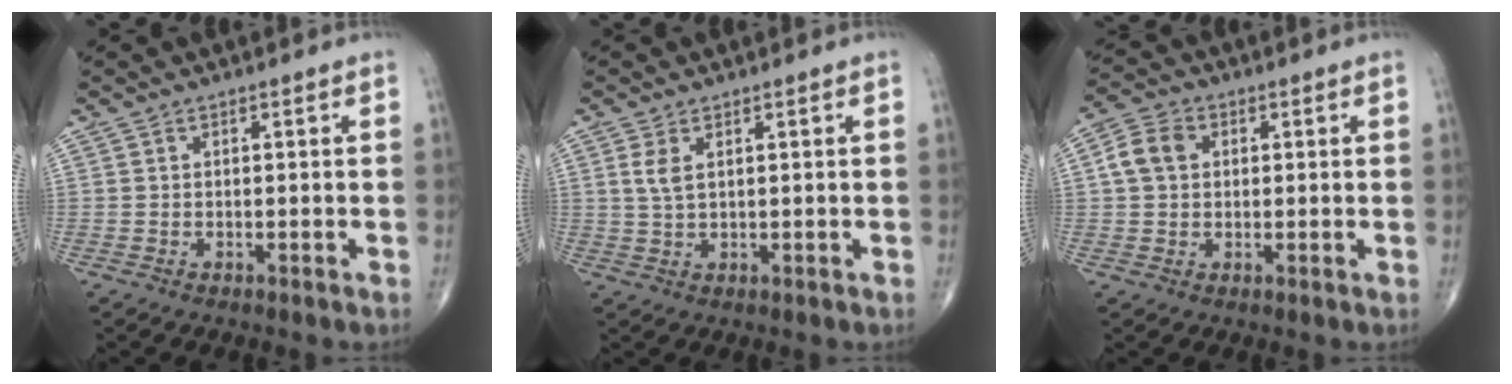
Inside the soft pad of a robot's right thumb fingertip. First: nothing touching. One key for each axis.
{"total": 3.0, "fx": 1.1, "fy": 1.4, "fz": 2.4, "tx": -0.053, "ty": 0.000, "tz": 0.028}
{"total": 6.1, "fx": 1.2, "fy": 4.7, "fz": 3.6, "tx": -0.065, "ty": 0.011, "tz": 0.016}